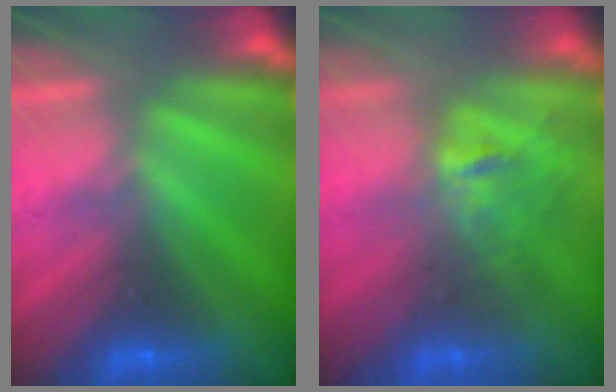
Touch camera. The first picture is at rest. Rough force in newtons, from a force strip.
{"total": 2.7}